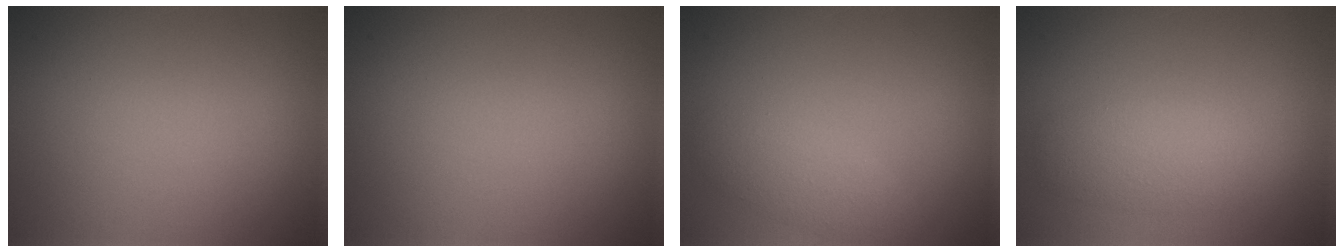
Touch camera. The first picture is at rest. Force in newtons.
{"total": 0.0}
{"total": 2.3, "press": 2.3, "slide": 0.2}
{"total": 3.4, "press": 3.4, "slide": 0.0}